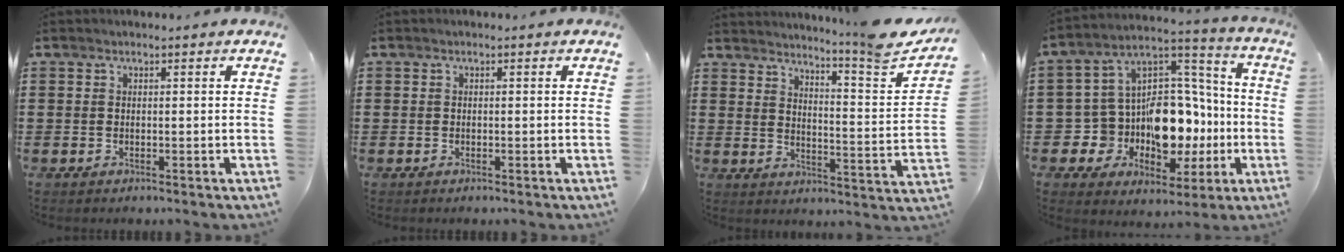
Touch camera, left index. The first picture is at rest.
{"total": 0.0}
{"total": 6.5, "force": [5.6, -0.6, 3.3], "torque": [-0.056, -0.057, 0.083]}
{"total": 12.2, "force": [-2.2, 10.2, 6.3], "torque": [-0.122, -0.019, -0.028]}